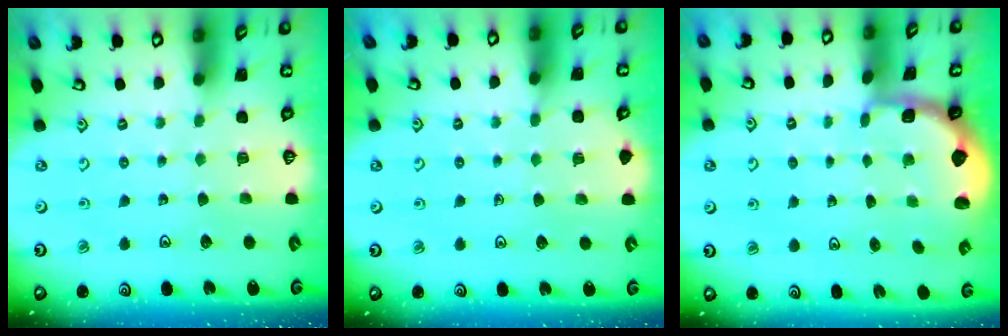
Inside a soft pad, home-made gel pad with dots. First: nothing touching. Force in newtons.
{"total": 3.3, "press": 3.3, "slide": 0.4}
{"total": 1.2, "press": 1.2, "slide": 0.2}